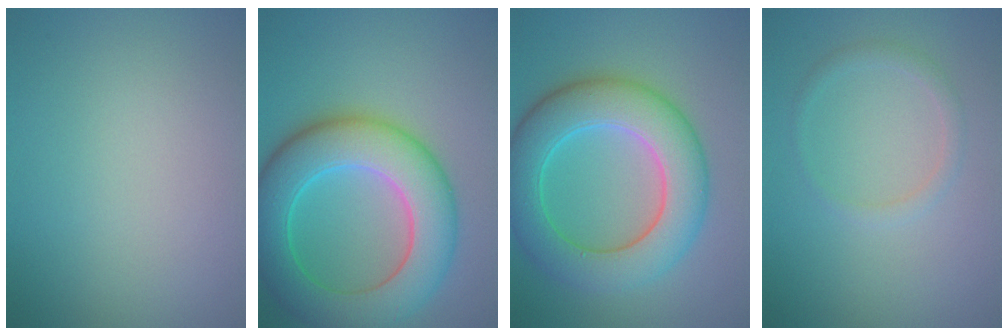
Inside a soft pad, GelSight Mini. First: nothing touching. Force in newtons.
{"total": 9.6, "press": 9.6, "slide": 0.0}
{"total": 8.7, "press": 8.7, "slide": 0.2}
{"total": 1.4, "press": 1.4, "slide": 0.1}